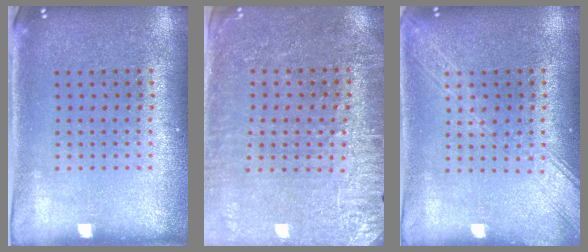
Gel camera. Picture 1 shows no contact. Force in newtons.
{"total": 2.9, "press": 2.8, "slide": 0.9}
{"total": 3.4, "press": 3.3, "slide": 0.5}